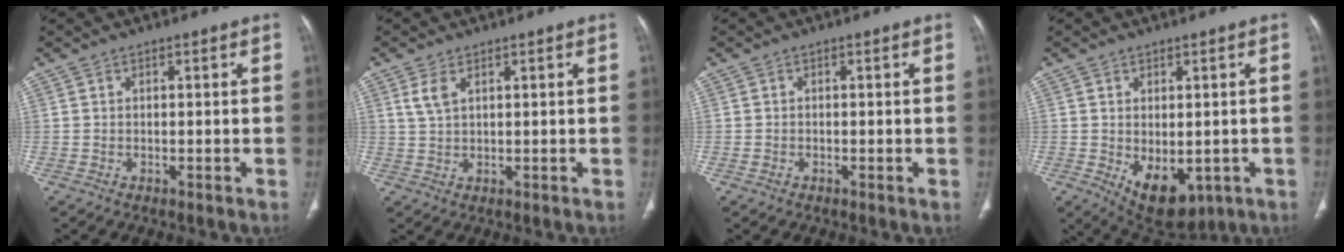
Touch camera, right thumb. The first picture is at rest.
{"total": 3.0, "force": [1.5, 1.4, 2.2], "torque": [-0.050, 0.003, 0.038]}
{"total": 0.6, "force": [-0.2, 0.4, 0.4], "torque": [-0.009, 0.000, -0.005]}
{"total": 9.7, "force": [-2.3, 5.7, 7.4], "torque": [-0.093, -0.009, -0.012]}